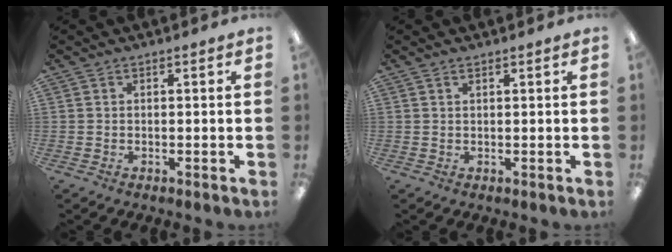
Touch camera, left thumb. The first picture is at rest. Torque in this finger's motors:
{"motor_torque": [-0.22, -0.29, -0.47, 0.21, -0.07]}